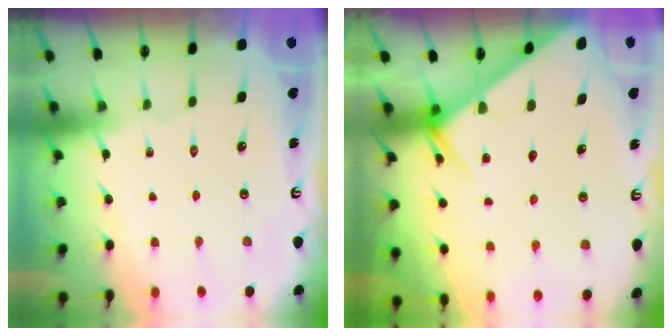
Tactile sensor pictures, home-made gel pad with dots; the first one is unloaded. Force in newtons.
{"total": 5.1, "press": 5.1, "slide": 0.6}